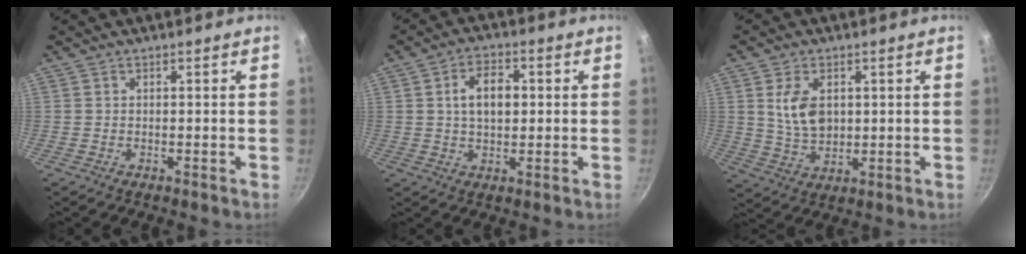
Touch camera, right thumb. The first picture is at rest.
{"total": 7.6, "force": [1.0, 4.6, 5.9], "torque": [-0.083, 0.009, 0.013]}
{"total": 8.0, "force": [1.7, 5.2, 5.8], "torque": [-0.094, -0.016, 0.040]}